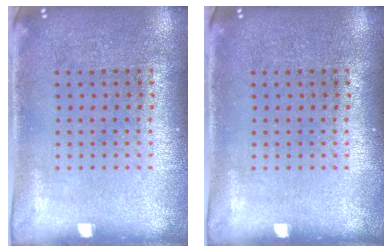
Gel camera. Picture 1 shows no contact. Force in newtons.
{"total": 0.0}